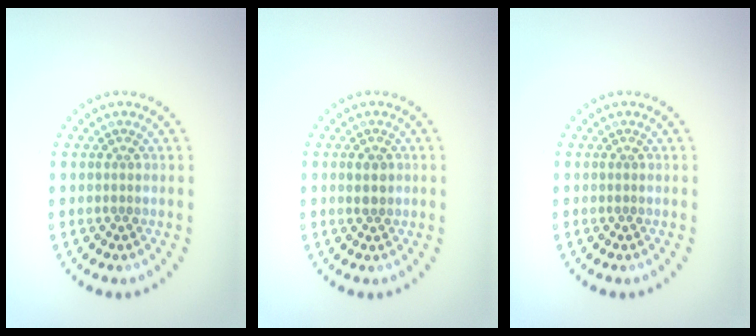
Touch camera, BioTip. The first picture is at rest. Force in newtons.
{"total": 1.4, "press": 1.3, "slide": 0.4}
{"total": 0.0}